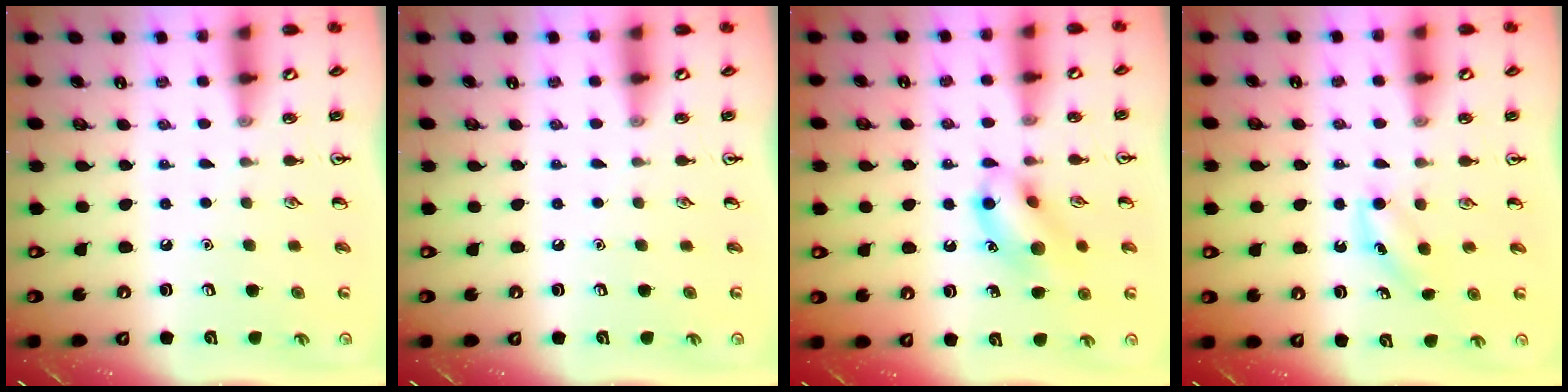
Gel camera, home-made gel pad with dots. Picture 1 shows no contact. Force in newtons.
{"total": 0.0}
{"total": 11.4, "press": 11.4, "slide": 0.5}
{"total": 4.1, "press": 3.8, "slide": 1.6}